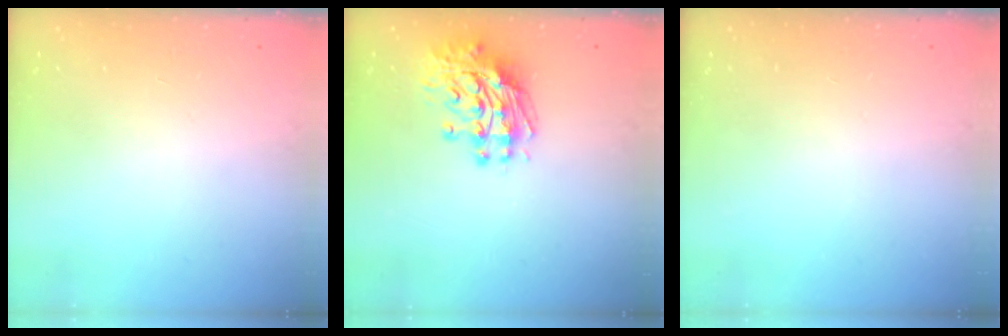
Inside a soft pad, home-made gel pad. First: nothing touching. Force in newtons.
{"total": 11.5, "press": 11.4, "slide": 1.2}
{"total": 0.0}